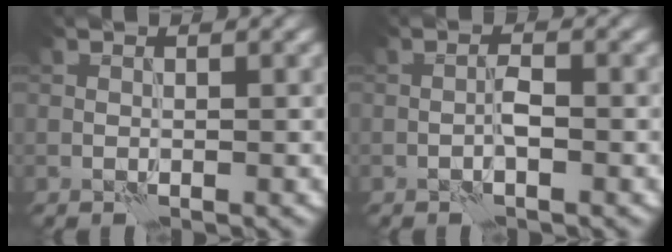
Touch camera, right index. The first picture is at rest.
{"total": 0.9, "force": [-0.3, 0.1, 0.9], "torque": [-0.018, 0.004, -0.008]}